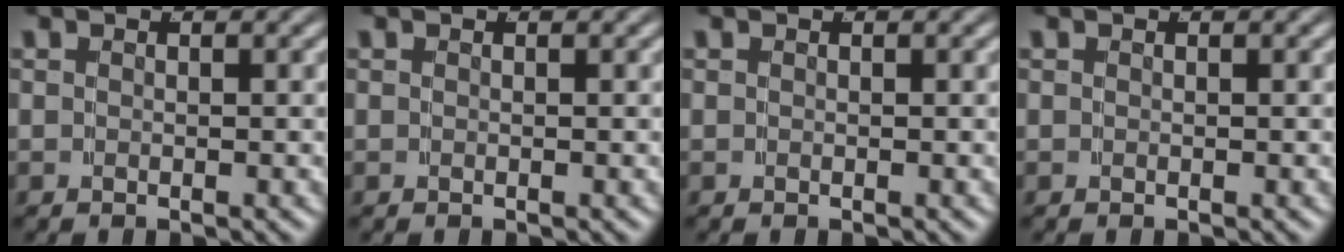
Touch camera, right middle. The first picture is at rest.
{"total": 0.0}
{"total": 0.0}
{"total": 0.0}